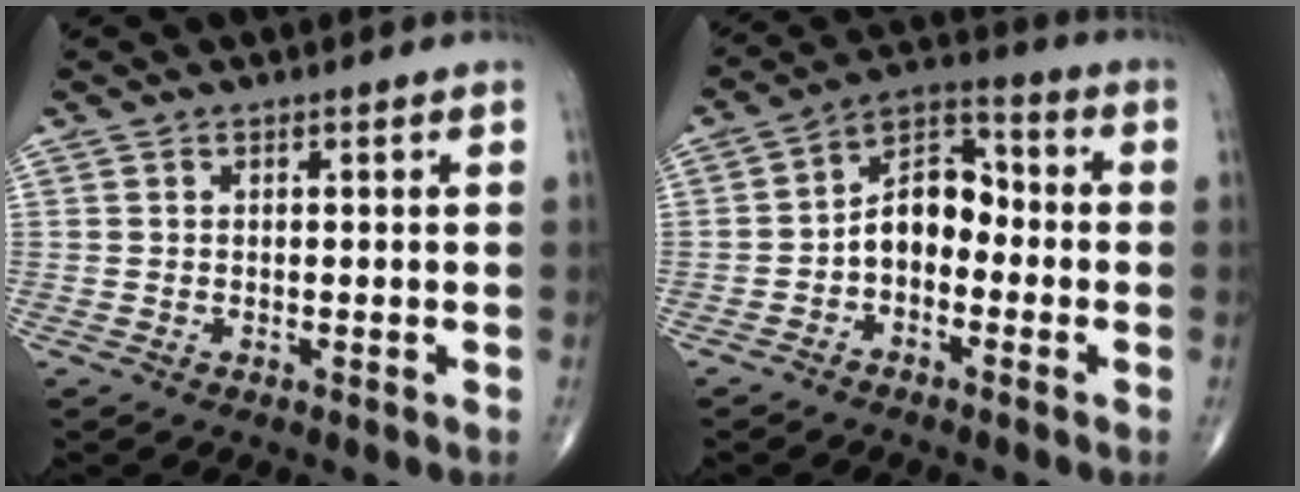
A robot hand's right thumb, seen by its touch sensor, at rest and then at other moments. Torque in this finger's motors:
{"motor_torque": [1.29, 1.17, 0.70, -0.40, 0.09]}